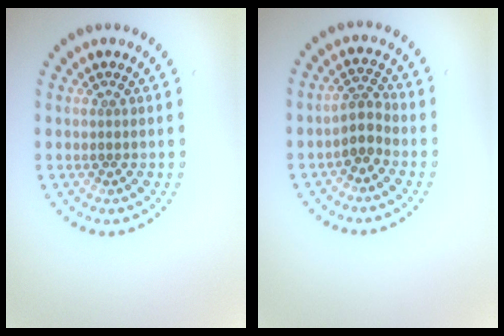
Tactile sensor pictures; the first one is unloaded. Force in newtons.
{"total": 2.2, "press": 1.8, "slide": 1.3}